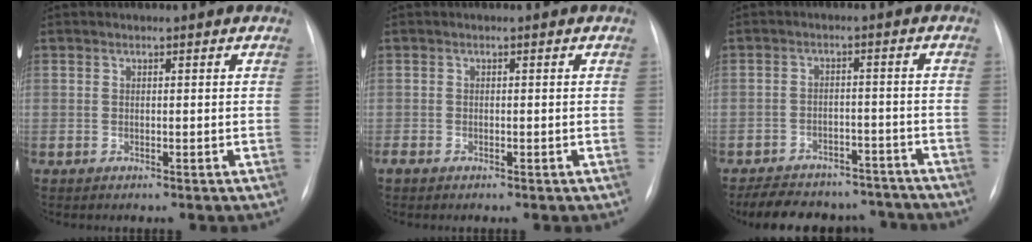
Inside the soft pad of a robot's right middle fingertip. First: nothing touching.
{"total": 1.0, "force": [-0.7, 0.4, 0.6], "torque": [-0.015, -0.002, -0.007]}
{"total": 15.3, "force": [-13.4, 6.0, 4.3], "torque": [-0.084, 0.011, -0.175]}